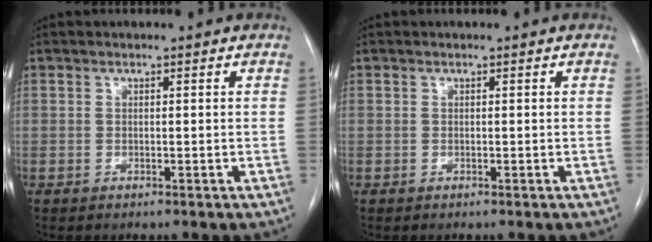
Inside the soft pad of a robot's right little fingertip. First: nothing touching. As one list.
[{"total": 0.0}]